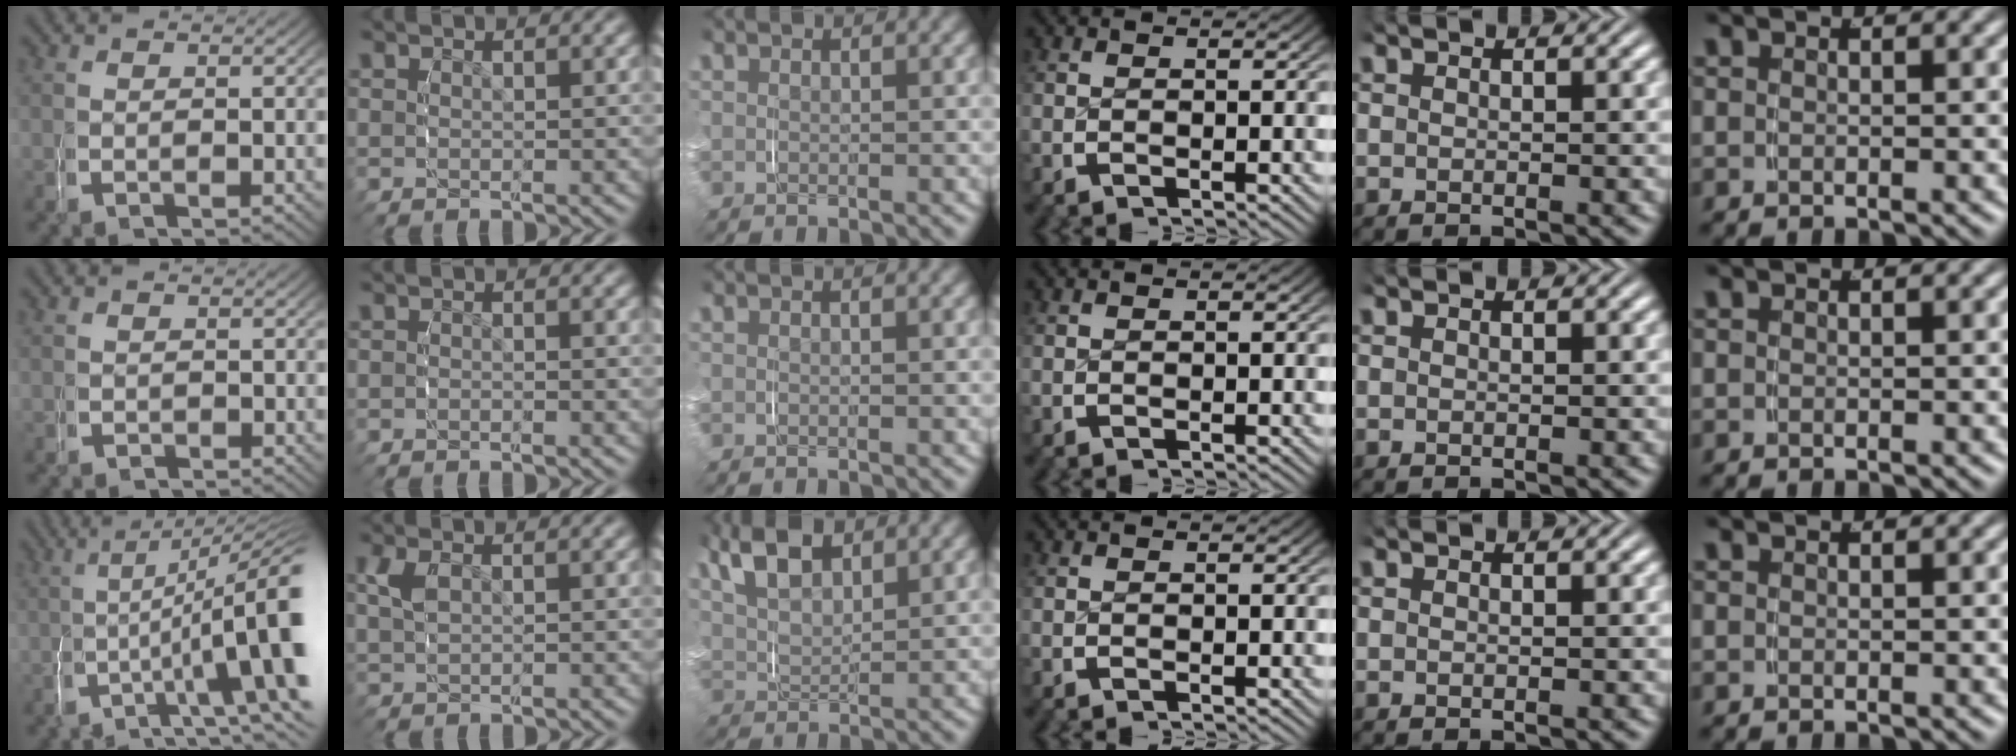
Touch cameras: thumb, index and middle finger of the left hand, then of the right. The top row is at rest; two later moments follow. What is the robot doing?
{"motion": "grasp_and_lifting", "object": "keyboard"}